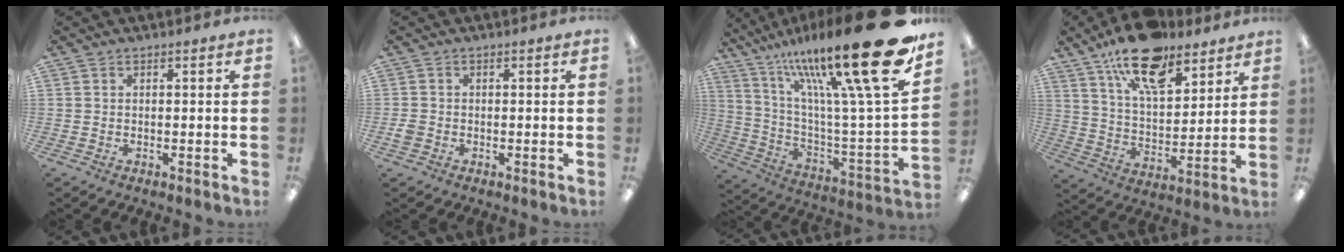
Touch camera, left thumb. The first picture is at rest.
{"total": 2.0, "force": [-0.5, 1.5, 1.3], "torque": [-0.022, 0.005, -0.009]}
{"total": 30.6, "force": [16.8, 5.9, 24.8], "torque": [-0.378, -0.117, 0.268]}
{"total": 18.1, "force": [12.8, 7.7, 10.3], "torque": [-0.167, -0.063, 0.219]}